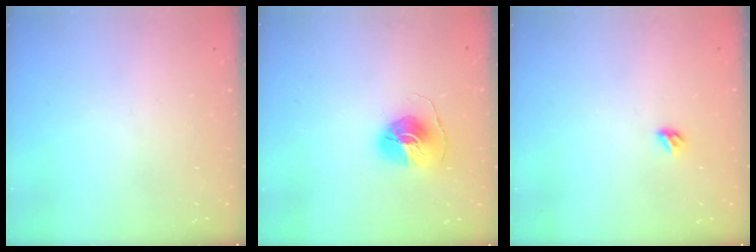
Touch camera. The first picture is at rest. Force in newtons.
{"total": 9.2, "press": 9.2, "slide": 0.4}
{"total": 3.2, "press": 3.1, "slide": 0.8}